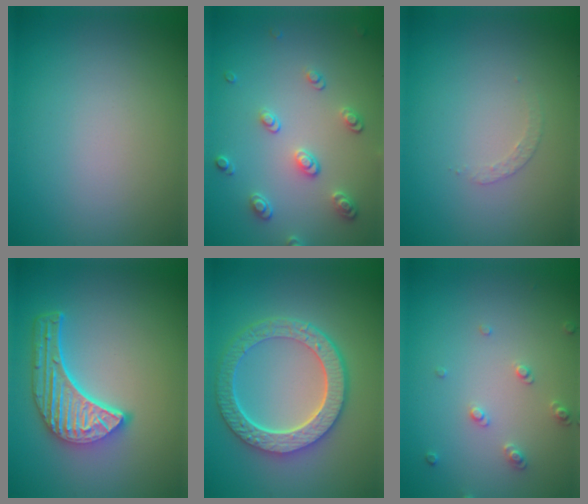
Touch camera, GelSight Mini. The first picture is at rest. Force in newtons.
{"total": 2.6, "press": 2.5, "slide": 0.8}
{"total": 1.1, "press": 1.1, "slide": 0.3}
{"total": 5.7, "press": 4.2, "slide": 3.8}
{"total": 6.8, "press": 5.3, "slide": 4.3}
{"total": 1.6, "press": 1.5, "slide": 0.4}